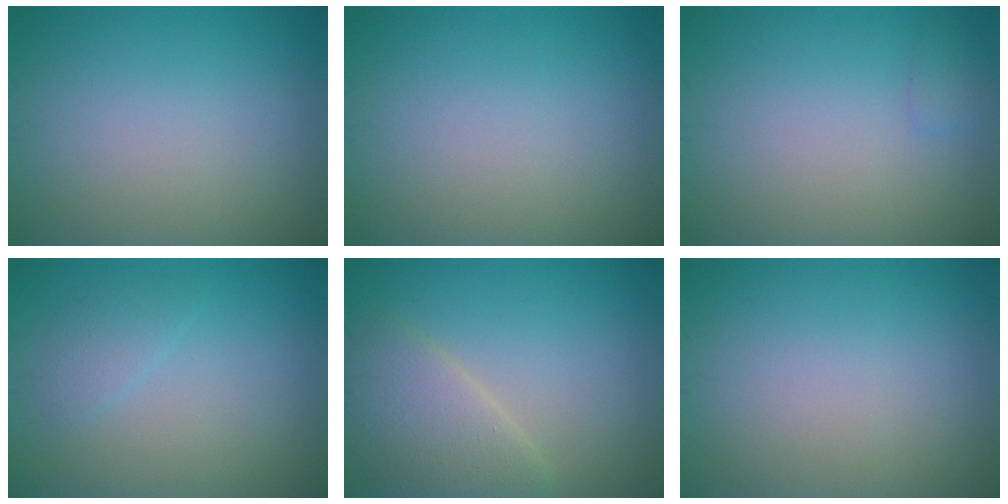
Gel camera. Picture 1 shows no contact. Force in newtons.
{"total": 0.0}
{"total": 0.7, "press": 0.7, "slide": 0.0}
{"total": 1.3, "press": 1.3, "slide": 0.1}
{"total": 4.3, "press": 4.3, "slide": 0.3}
{"total": 0.0}